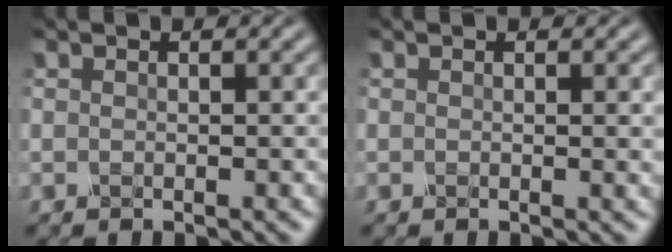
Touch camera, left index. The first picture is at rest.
{"total": 1.0, "force": [0.2, 0.3, 1.0], "torque": [-0.010, 0.003, 0.004]}